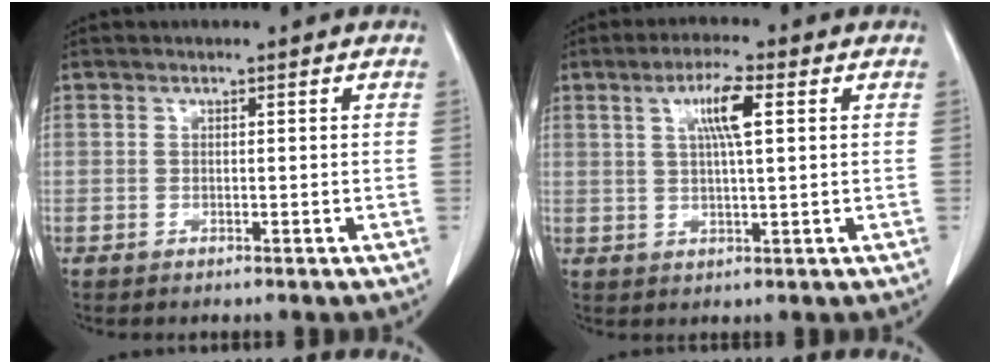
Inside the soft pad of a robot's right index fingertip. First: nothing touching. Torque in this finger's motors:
{"motor_torque": [0.25, 0.04, 0.14, 0.05]}